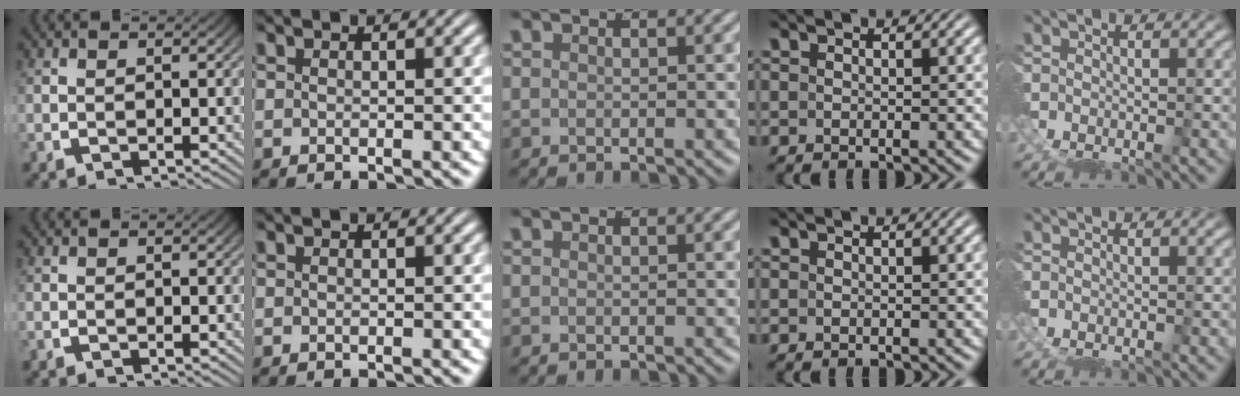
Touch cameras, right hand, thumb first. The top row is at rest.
{}